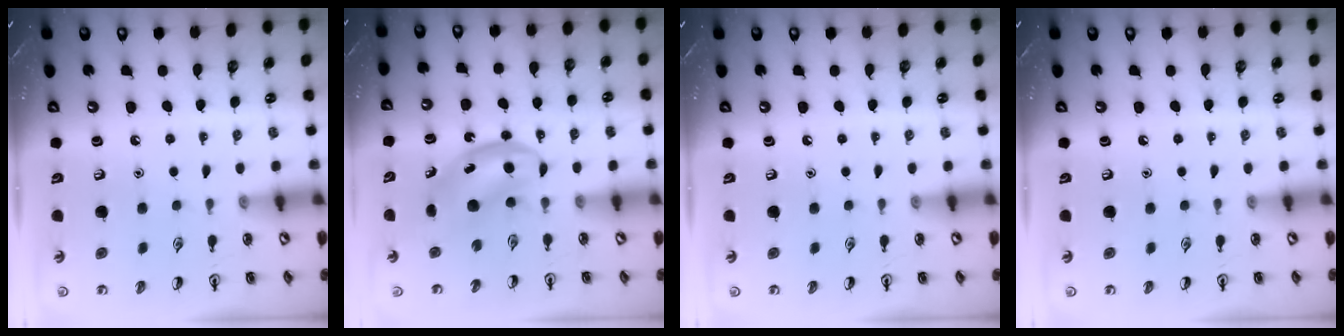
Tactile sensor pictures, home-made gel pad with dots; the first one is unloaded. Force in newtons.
{"total": 5.2, "press": 5.1, "slide": 0.7}
{"total": 0.0}
{"total": 0.0}